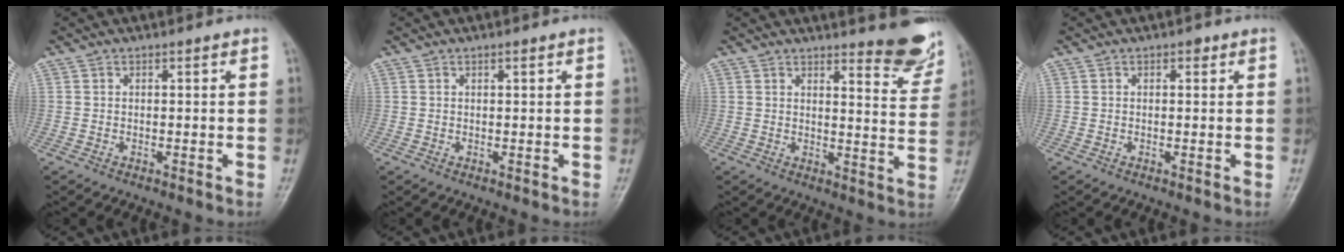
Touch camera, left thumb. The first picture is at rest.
{"total": 0.6, "force": [0.4, 0.0, 0.5], "torque": [-0.007, 0.000, 0.005]}
{"total": 9.8, "force": [8.4, 2.0, 4.5], "torque": [-0.029, -0.072, 0.093]}
{"total": 1.0, "force": [0.5, 0.6, 0.6], "torque": [-0.001, 0.000, 0.003]}